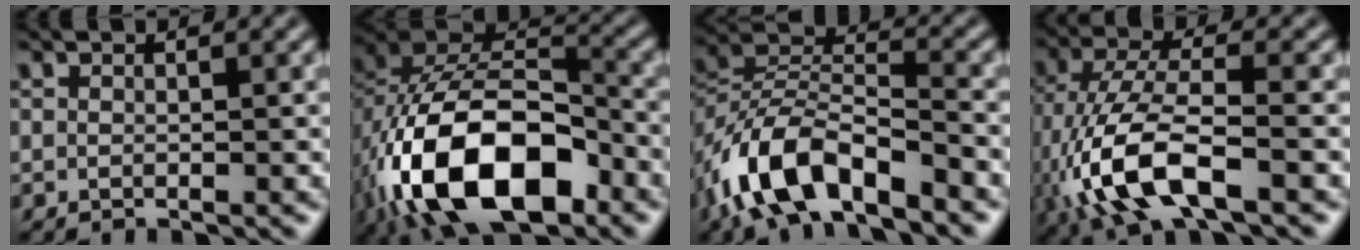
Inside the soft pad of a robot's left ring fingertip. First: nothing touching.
{"total": 15.4, "force": [-6.2, 8.5, 11.2], "torque": [-0.199, -0.012, -0.112]}
{"total": 9.0, "force": [-5.8, 3.8, 5.8], "torque": [-0.102, 0.005, -0.114]}
{"total": 9.5, "force": [-3.4, 3.9, 8.0], "torque": [-0.178, 0.002, -0.073]}